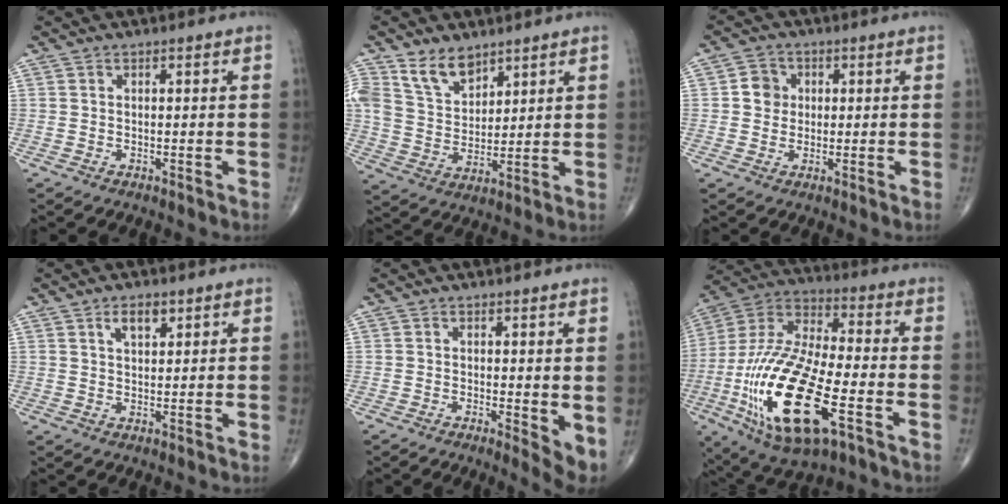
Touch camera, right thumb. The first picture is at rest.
{"total": 9.4, "force": [6.4, 5.6, 4.1], "torque": [-0.054, -0.038, 0.130]}
{"total": 4.2, "force": [0.6, 3.9, 1.5], "torque": [-0.004, 0.004, 0.003]}
{"total": 3.9, "force": [2.2, 1.9, 2.6], "torque": [-0.033, -0.010, 0.038]}
{"total": 4.4, "force": [0.4, 1.4, 4.2], "torque": [-0.058, -0.014, 0.008]}
{"total": 26.7, "force": [-8.3, 10.0, 23.4], "torque": [-0.525, 0.001, -0.142]}